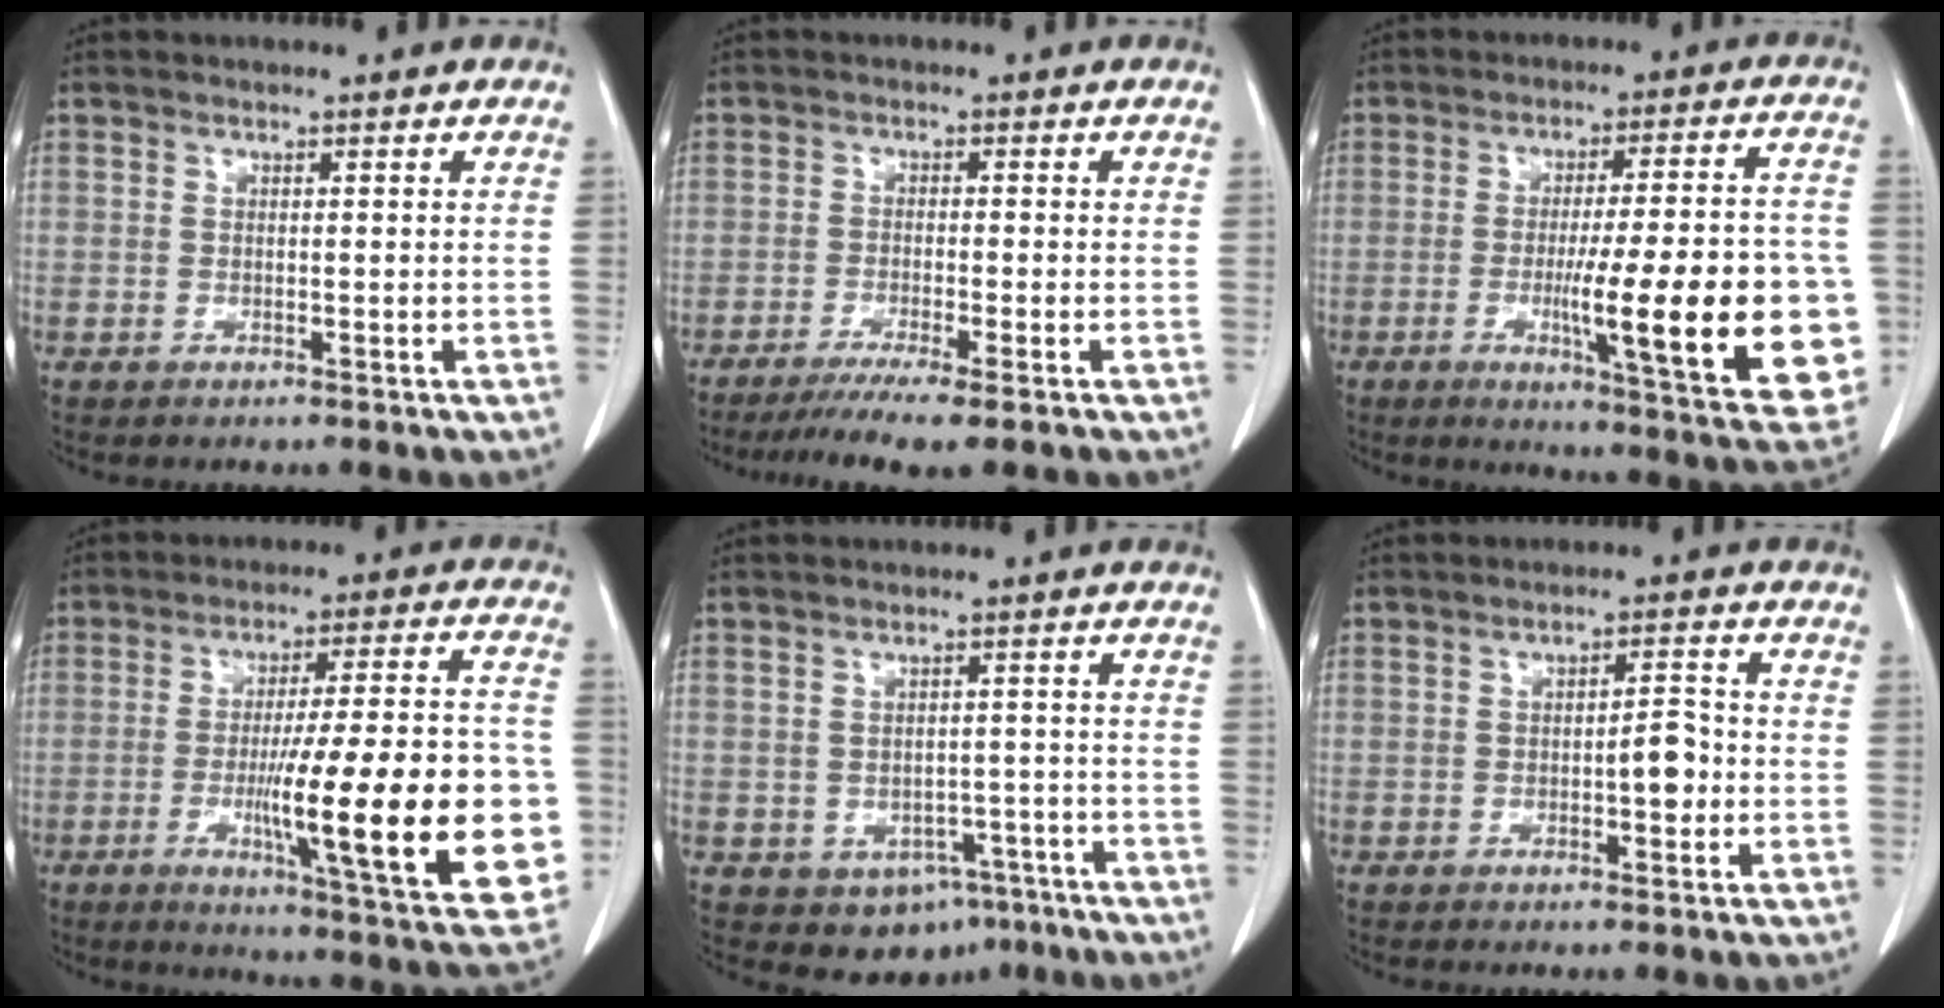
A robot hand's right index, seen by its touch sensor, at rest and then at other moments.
{"total": 6.7, "force": [-4.9, -0.4, 4.6], "torque": [-0.068, -0.017, -0.080]}
{"total": 21.3, "force": [-4.7, 2.3, 20.6], "torque": [-0.207, 0.000, -0.051]}
{"total": 24.3, "force": [-5.1, 2.5, 23.6], "torque": [-0.272, -0.002, -0.066]}
{"total": 6.8, "force": [-3.7, 4.9, 2.9], "torque": [-0.025, 0.010, -0.040]}
{"total": 3.9, "force": [-0.8, 1.2, 3.6], "torque": [-0.052, 0.004, -0.010]}